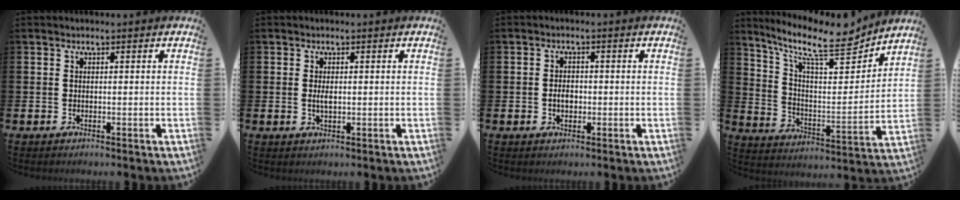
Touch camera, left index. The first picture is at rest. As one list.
[{"total": 1.5, "force": [0.1, 0.6, 1.4], "torque": [-0.016, -0.002, -0.002]}, {"total": 2.3, "force": [-0.3, 1.6, 1.6], "torque": [-0.013, -0.002, -0.013]}, {"total": 11.6, "force": [9.2, 3.2, 6.4], "torque": [-0.132, -0.064, 0.151]}]